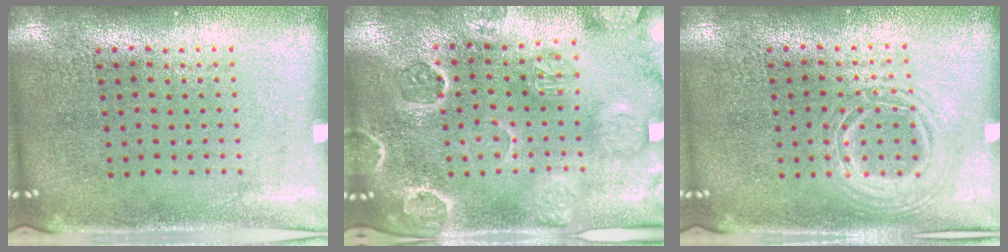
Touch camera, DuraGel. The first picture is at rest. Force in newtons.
{"total": 3.2, "press": 3.0, "slide": 1.1}
{"total": 1.2, "press": 1.2, "slide": 0.1}